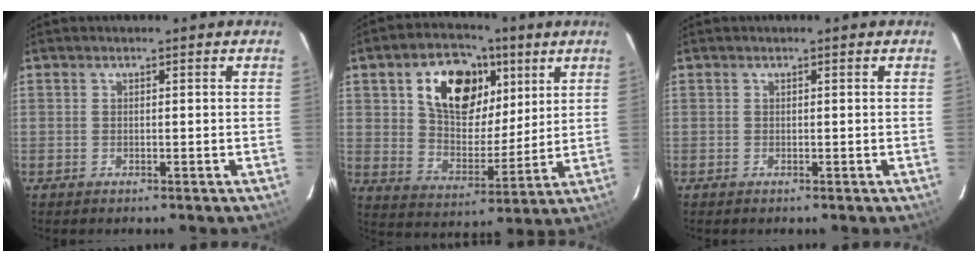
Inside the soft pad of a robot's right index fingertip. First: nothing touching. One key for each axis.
{"total": 16.5, "fx": 7.2, "fy": 10.3, "fz": 10.7, "tx": -0.185, "ty": 0.022, "tz": 0.127}
{"total": 0.0}